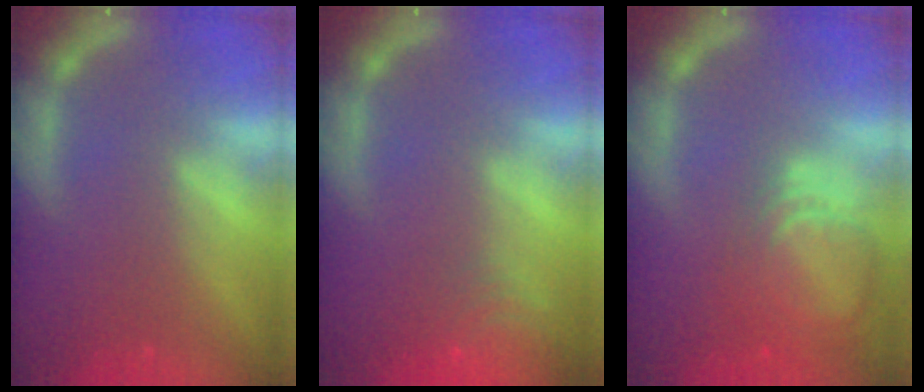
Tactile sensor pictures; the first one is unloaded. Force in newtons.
{"total": 6.5}
{"total": 7.5}